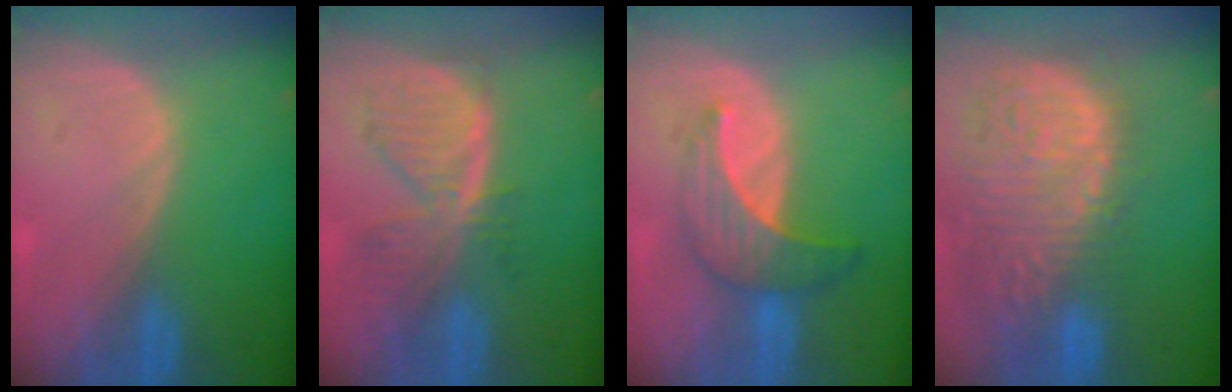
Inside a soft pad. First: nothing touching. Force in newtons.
{"total": 8.0, "press": 7.0, "slide": 3.9}
{"total": 7.1, "press": 6.5, "slide": 2.8}
{"total": 15.3, "press": 12.7, "slide": 8.5}